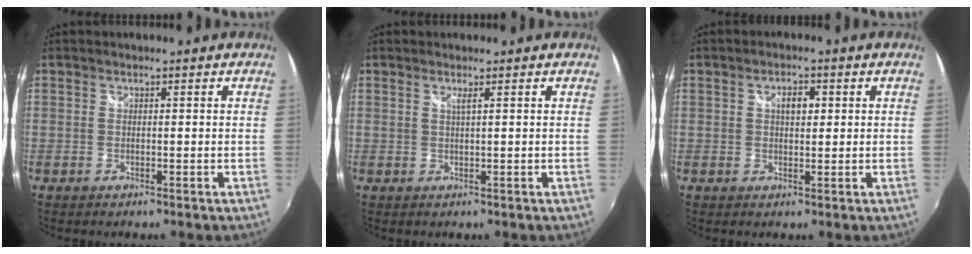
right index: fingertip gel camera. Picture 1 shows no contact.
{"total": 1.0, "force": [0.5, -0.5, 0.7], "torque": [-0.013, 0.000, 0.008]}
{"total": 3.0, "force": [0.9, 1.5, 2.4], "torque": [-0.037, 0.008, 0.013]}